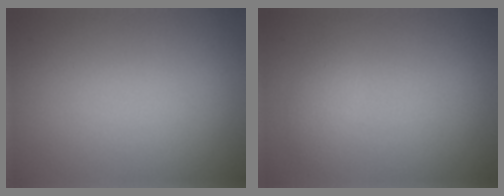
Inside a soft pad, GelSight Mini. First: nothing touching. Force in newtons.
{"total": 1.1, "press": 1.1, "slide": 0.1}